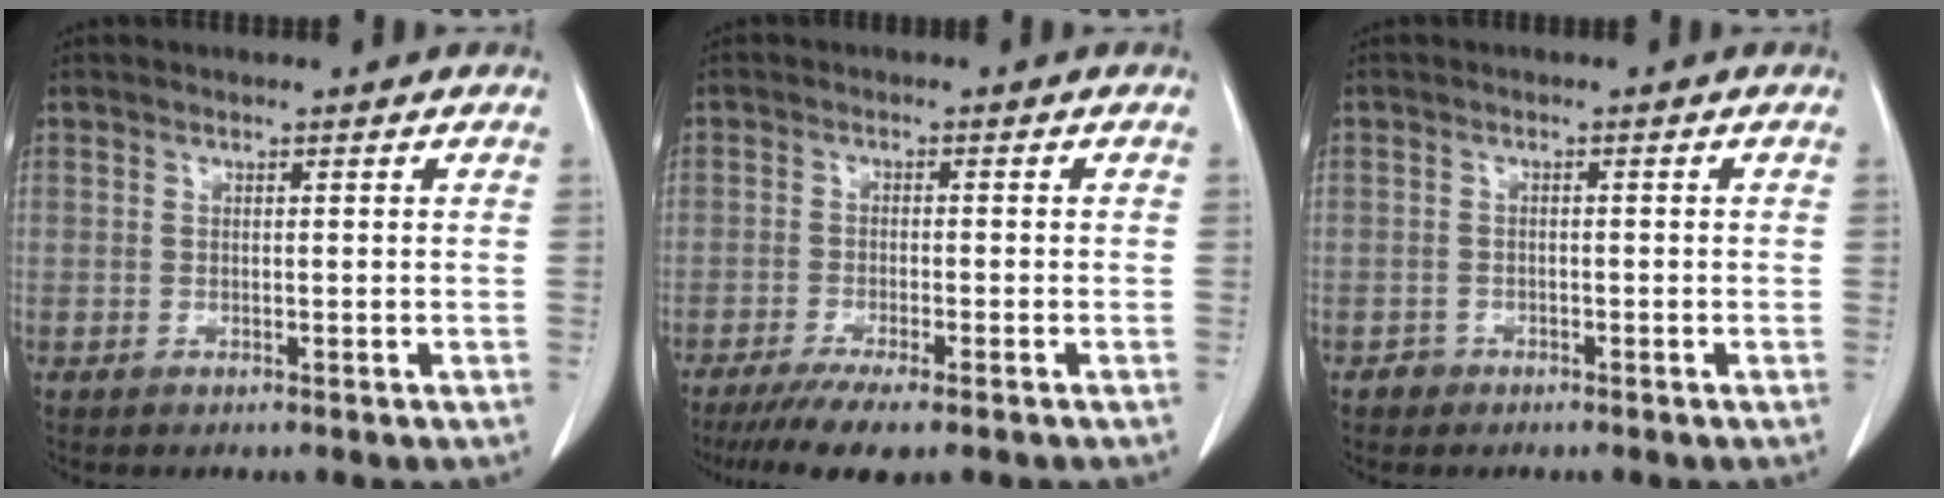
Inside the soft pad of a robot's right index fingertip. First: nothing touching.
{"total": 7.6, "force": [-5.6, 0.4, 5.1], "torque": [-0.080, -0.018, -0.088]}
{"total": 1.4, "force": [-1.0, 1.1, -0.2], "torque": [-0.001, 0.005, -0.020]}